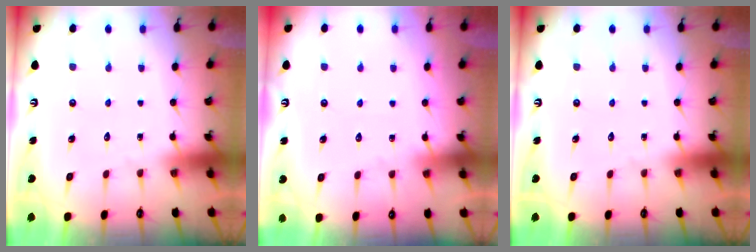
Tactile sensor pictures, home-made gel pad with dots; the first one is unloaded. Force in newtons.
{"total": 2.8, "press": 2.7, "slide": 0.4}
{"total": 0.0}